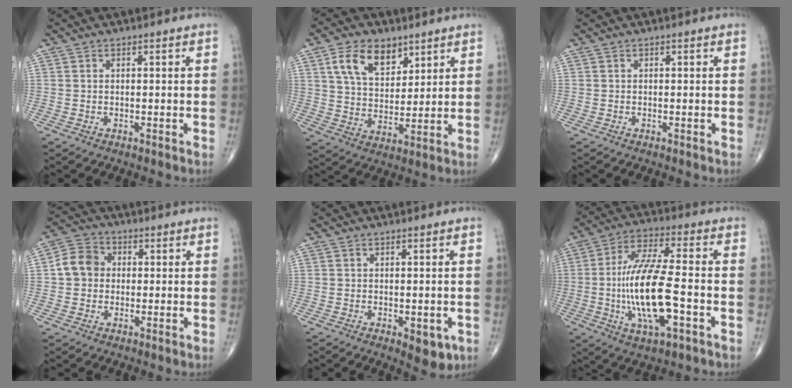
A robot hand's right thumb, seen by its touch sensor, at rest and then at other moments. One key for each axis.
{"total": 11.0, "fx": 5.9, "fy": 6.6, "fz": 6.6, "tx": -0.094, "ty": -0.028, "tz": 0.111}
{"total": 0.0}
{"total": 6.8, "fx": 0.4, "fy": 5.9, "fz": 3.4, "tx": -0.049, "ty": 0.017, "tz": -0.005}
{"total": 4.4, "fx": -1.4, "fy": 2.2, "fz": 3.5, "tx": -0.025, "ty": -0.006, "tz": -0.012}
{"total": 16.9, "fx": -3.3, "fy": 5.2, "fz": 15.7, "tx": -0.311, "ty": 0.017, "tz": -0.058}